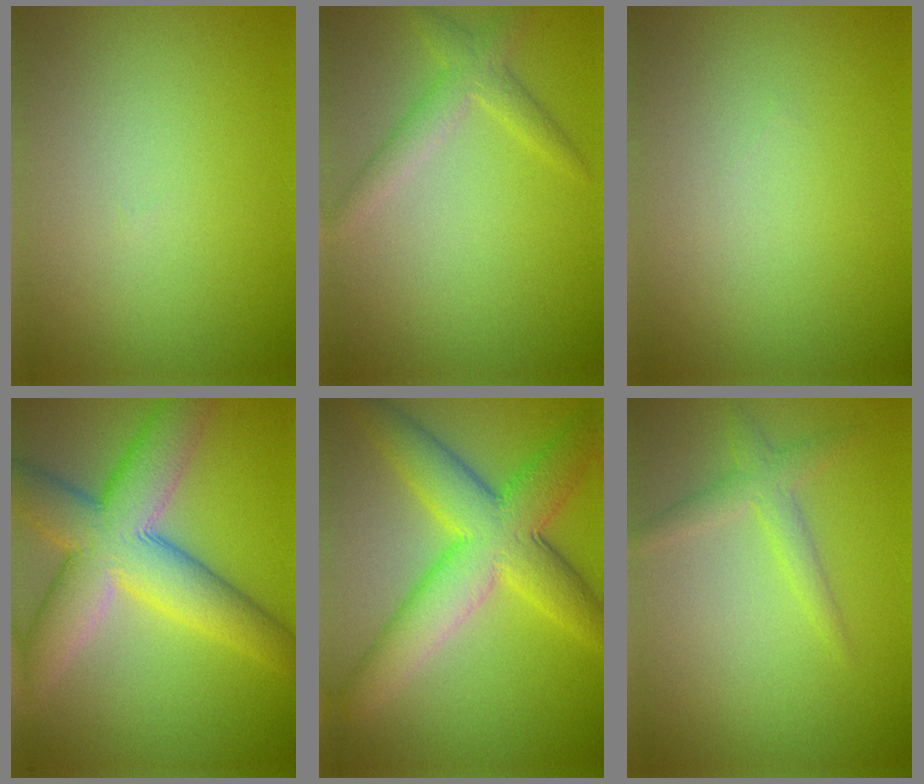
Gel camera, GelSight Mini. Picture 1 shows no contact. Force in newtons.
{"total": 2.6, "press": 2.6, "slide": 0.2}
{"total": 0.0}
{"total": 10.6, "press": 10.6, "slide": 0.8}
{"total": 9.3, "press": 9.3, "slide": 0.3}
{"total": 2.2, "press": 2.2, "slide": 0.1}